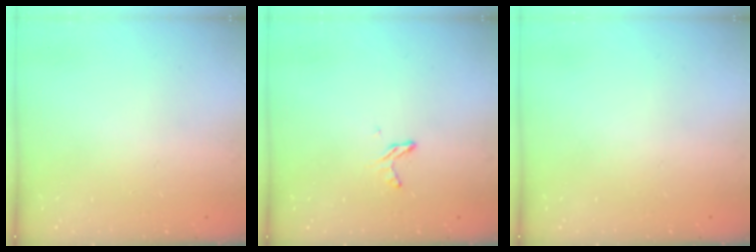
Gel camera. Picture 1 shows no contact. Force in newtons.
{"total": 4.4, "press": 4.4, "slide": 0.4}
{"total": 0.0}